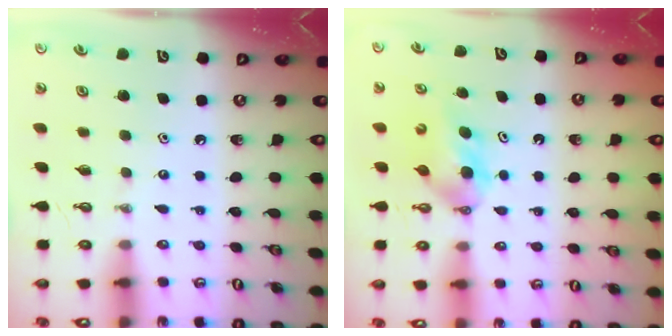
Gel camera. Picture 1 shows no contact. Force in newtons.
{"total": 5.2, "press": 5.1, "slide": 0.6}